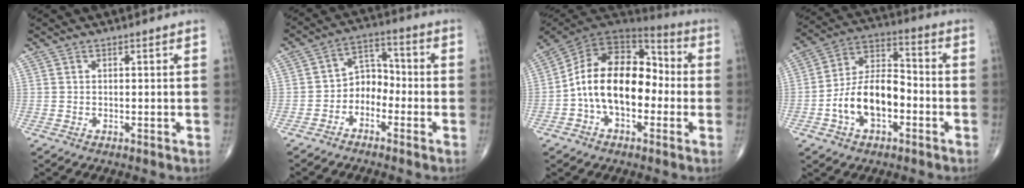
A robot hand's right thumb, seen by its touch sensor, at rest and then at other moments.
{"total": 6.3, "force": [-2.8, 4.6, 3.2], "torque": [-0.025, 0.043, -0.062]}
{"total": 17.9, "force": [-2.2, 11.1, 13.9], "torque": [-0.211, 0.048, -0.048]}
{"total": 13.5, "force": [-4.0, 7.9, 10.3], "torque": [-0.170, 0.044, -0.076]}